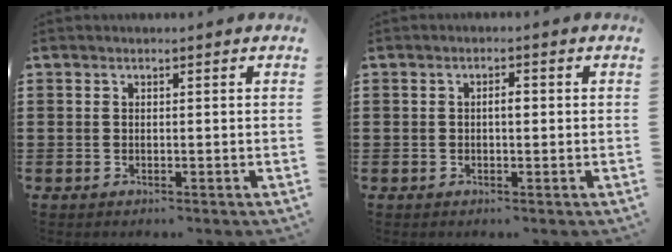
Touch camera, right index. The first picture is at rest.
{"total": 1.7, "force": [0.0, 0.6, 1.6], "torque": [-0.031, 0.003, -0.002]}